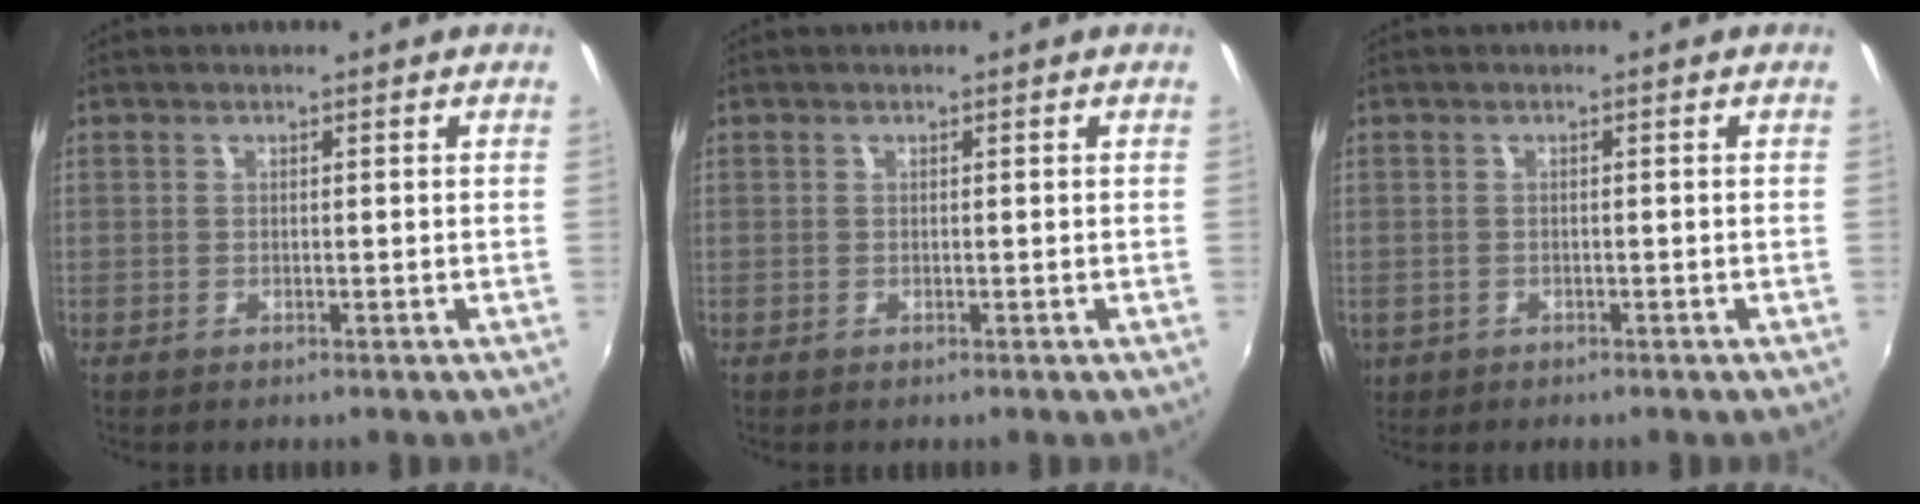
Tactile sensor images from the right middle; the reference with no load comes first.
{"total": 0.0}
{"total": 2.5, "force": [-0.8, 2.1, 1.0], "torque": [-0.024, -0.005, -0.009]}